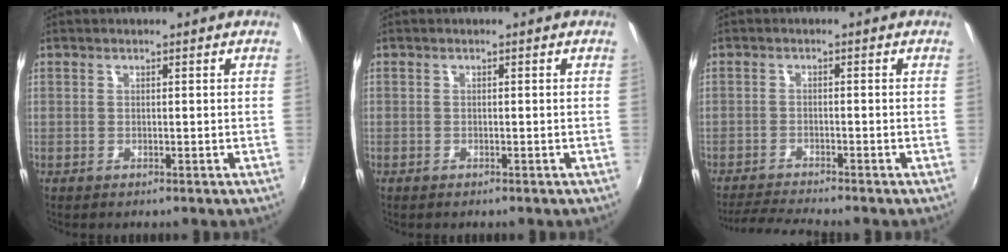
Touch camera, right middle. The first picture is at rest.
{"total": 0.5, "force": [-0.4, 0.3, 0.0], "torque": [-0.003, 0.002, -0.007]}
{"total": 5.4, "force": [-5.1, -0.7, 1.5], "torque": [-0.051, -0.015, -0.093]}